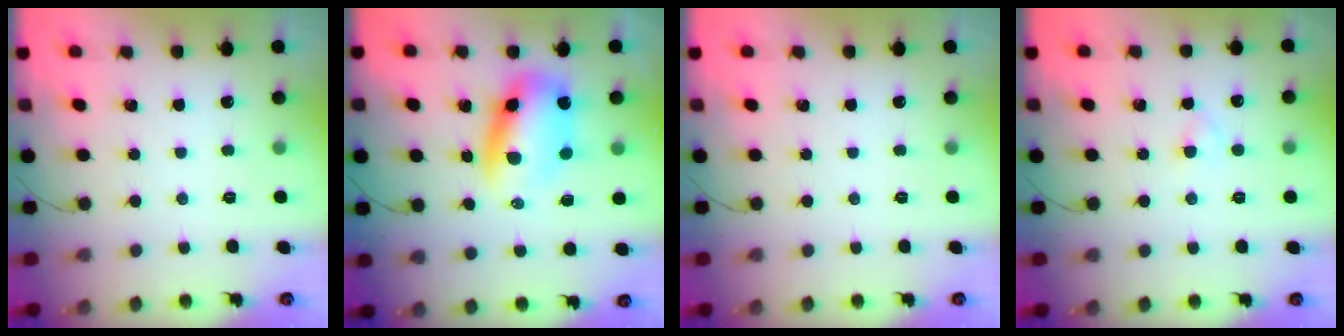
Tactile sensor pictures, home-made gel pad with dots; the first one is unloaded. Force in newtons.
{"total": 10.6, "press": 10.3, "slide": 2.6}
{"total": 0.0}
{"total": 2.1, "press": 1.8, "slide": 1.1}